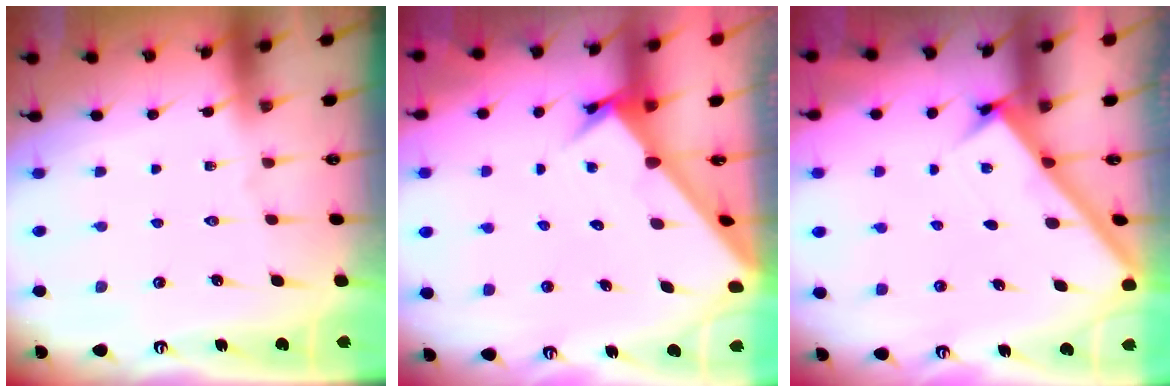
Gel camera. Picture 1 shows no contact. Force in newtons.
{"total": 3.6, "press": 3.5, "slide": 0.4}
{"total": 2.5, "press": 2.5, "slide": 0.3}